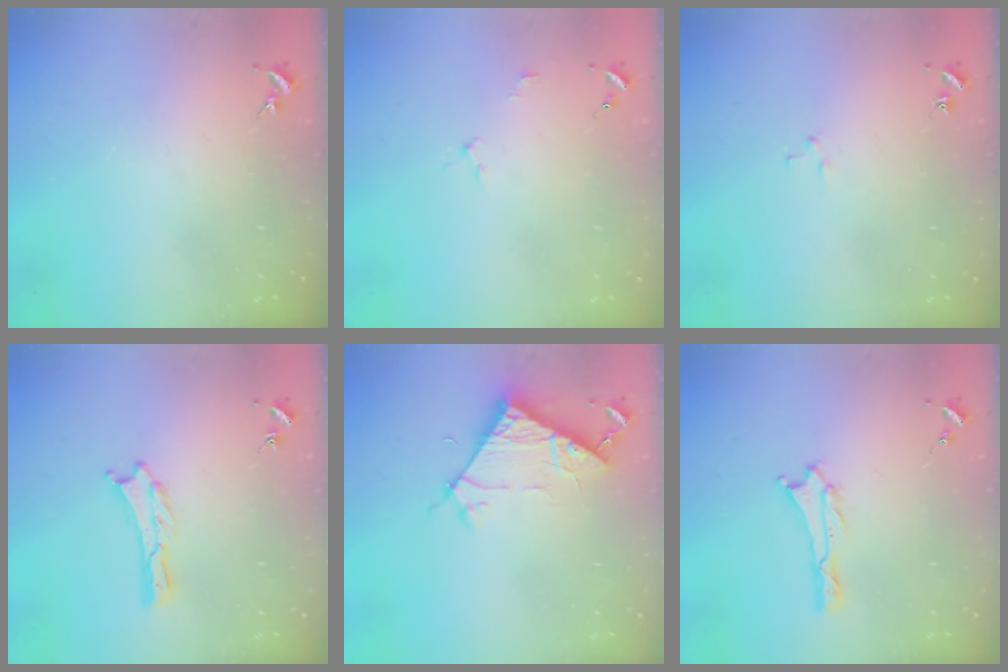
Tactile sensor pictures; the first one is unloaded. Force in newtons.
{"total": 2.0, "press": 2.0, "slide": 0.1}
{"total": 1.8, "press": 1.8, "slide": 0.1}
{"total": 0.0}
{"total": 6.7, "press": 6.7, "slide": 0.3}
{"total": 0.0}